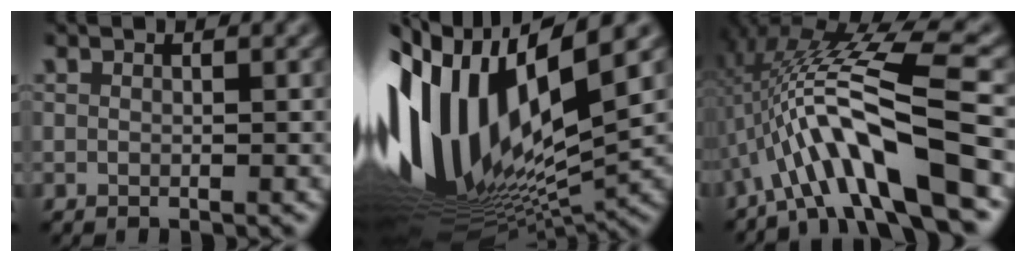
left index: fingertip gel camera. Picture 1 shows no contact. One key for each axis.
{"total": 16.5, "fx": 1.0, "fy": 7.2, "fz": 14.8, "tx": -0.313, "ty": -0.003, "tz": 0.023}
{"total": 9.7, "fx": -3.7, "fy": 1.3, "fz": 8.9, "tx": -0.148, "ty": 0.022, "tz": -0.061}